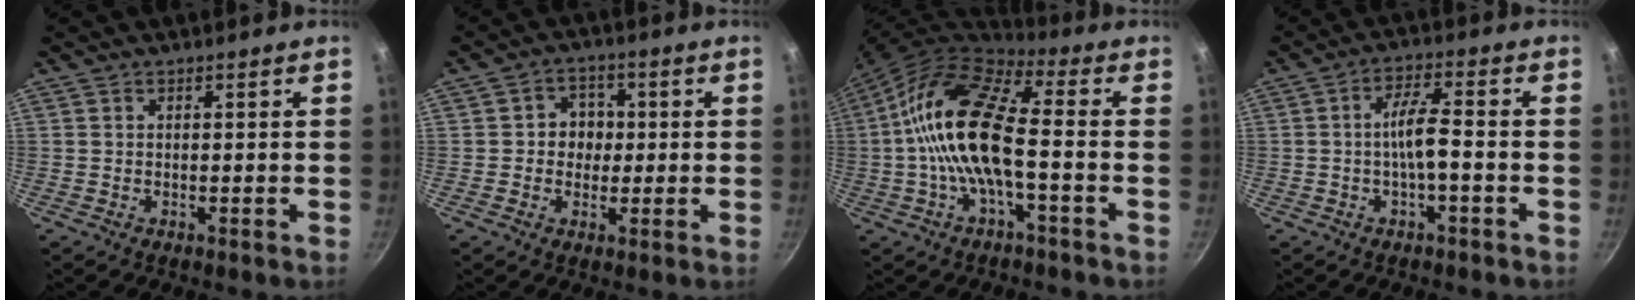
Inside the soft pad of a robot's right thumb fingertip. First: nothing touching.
{"total": 5.6, "force": [0.0, 5.0, 2.4], "torque": [0.001, 0.008, -0.007]}
{"total": 16.3, "force": [-1.6, 6.2, 15.0], "torque": [-0.291, 0.036, -0.049]}
{"total": 5.7, "force": [-1.4, 1.2, 5.4], "torque": [-0.105, 0.025, -0.030]}